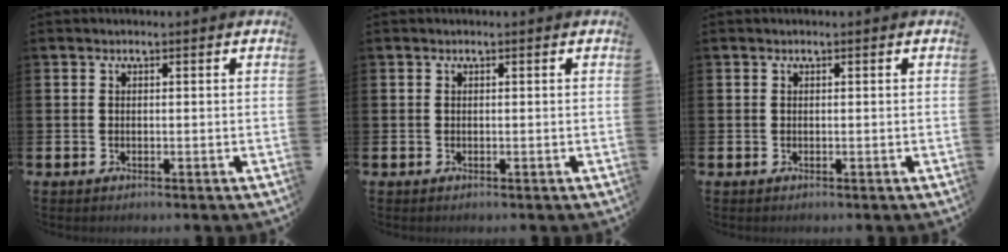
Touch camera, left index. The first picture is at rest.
{"total": 0.0}
{"total": 0.0}